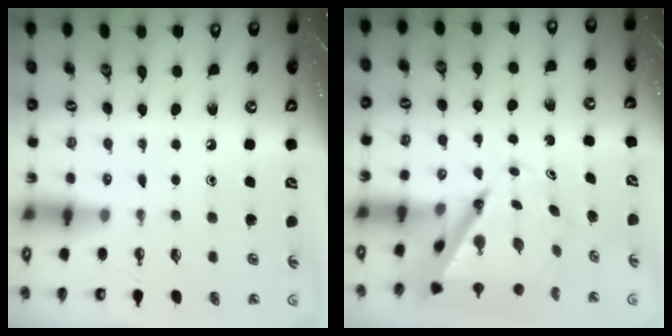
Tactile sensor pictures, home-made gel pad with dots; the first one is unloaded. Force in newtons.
{"total": 7.3, "press": 7.3, "slide": 0.7}